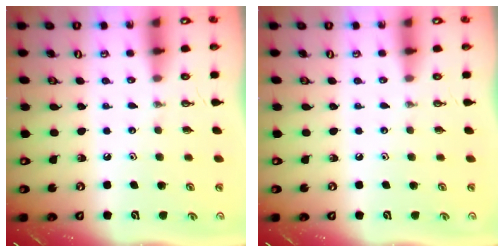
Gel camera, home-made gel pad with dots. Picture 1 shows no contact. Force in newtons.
{"total": 1.0, "press": 0.0, "slide": 1.0}